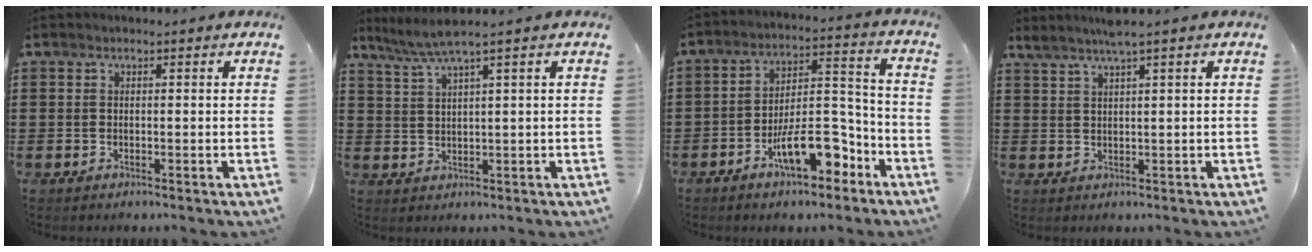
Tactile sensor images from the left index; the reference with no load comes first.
{"total": 3.8, "force": [2.4, -0.4, 2.9], "torque": [-0.063, -0.005, 0.042]}
{"total": 11.5, "force": [-6.4, 4.5, 8.4], "torque": [-0.146, 0.021, -0.113]}
{"total": 2.8, "force": [2.0, -0.6, 1.9], "torque": [-0.039, -0.001, 0.034]}